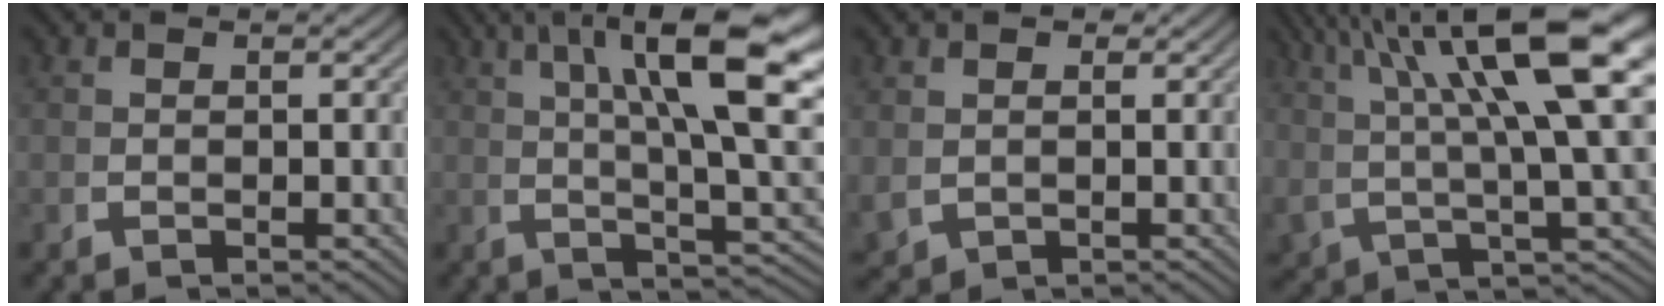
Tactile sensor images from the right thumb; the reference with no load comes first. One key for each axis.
{"total": 11.5, "fx": 2.9, "fy": 4.7, "fz": 10.1, "tx": -0.122, "ty": 0.001, "tz": 0.043}
{"total": 2.7, "fx": 1.0, "fy": 2.3, "fz": 1.1, "tx": -0.026, "ty": -0.010, "tz": 0.030}
{"total": 10.9, "fx": 4.1, "fy": 4.5, "fz": 9.0, "tx": -0.133, "ty": -0.002, "tz": 0.077}